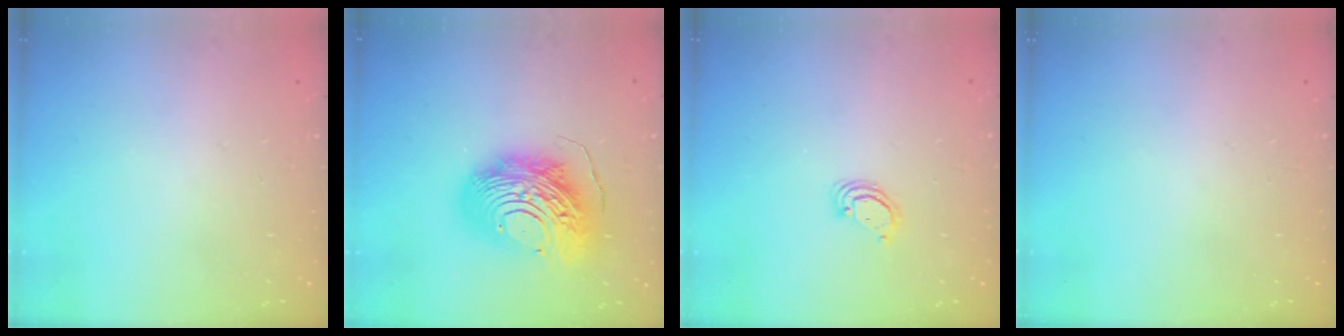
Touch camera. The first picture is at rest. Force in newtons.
{"total": 17.9, "press": 17.8, "slide": 1.9}
{"total": 3.4, "press": 3.4, "slide": 0.3}
{"total": 0.0}